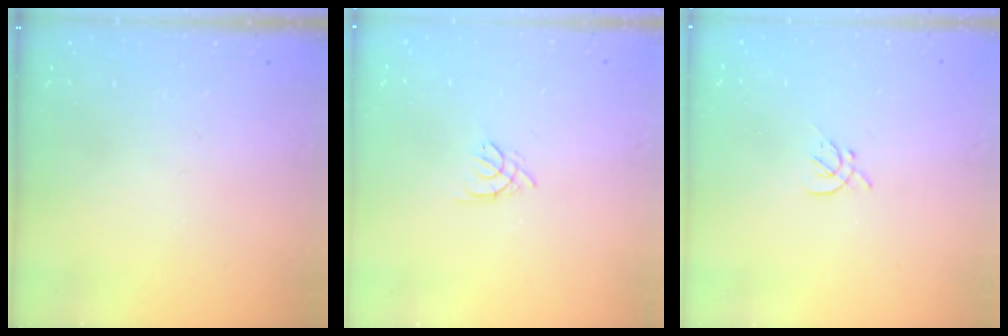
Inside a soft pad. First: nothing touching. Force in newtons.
{"total": 3.0, "press": 2.9, "slide": 0.7}
{"total": 1.6, "press": 1.5, "slide": 0.5}